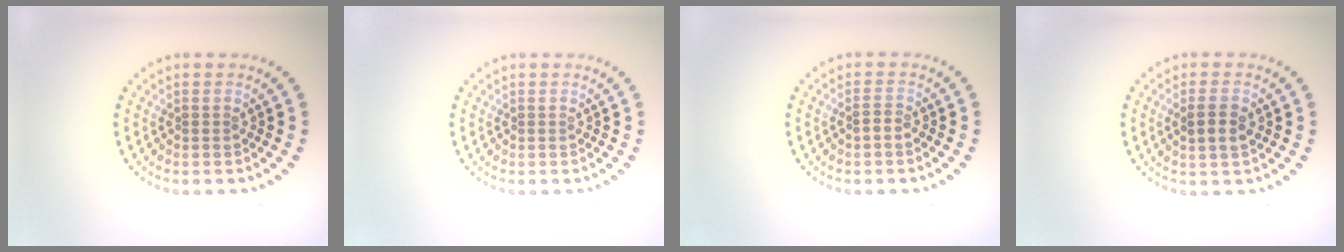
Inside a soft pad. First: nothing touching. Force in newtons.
{"total": 0.0}
{"total": 1.0, "press": 1.0, "slide": 0.4}
{"total": 2.3, "press": 2.3, "slide": 0.6}